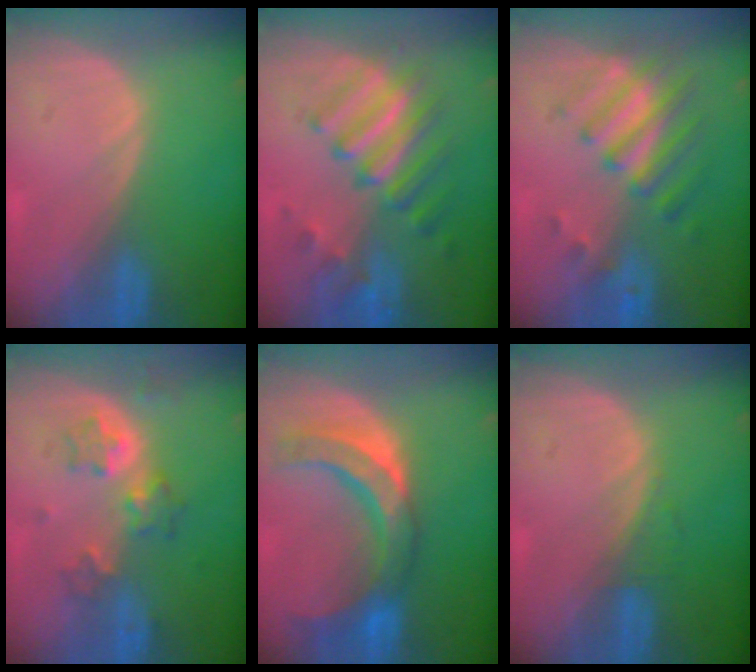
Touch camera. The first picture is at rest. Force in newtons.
{"total": 9.5, "press": 8.4, "slide": 4.4}
{"total": 7.9, "press": 7.0, "slide": 3.8}
{"total": 5.8, "press": 5.4, "slide": 2.0}
{"total": 9.8, "press": 9.4, "slide": 2.9}
{"total": 1.2, "press": 1.2, "slide": 0.1}